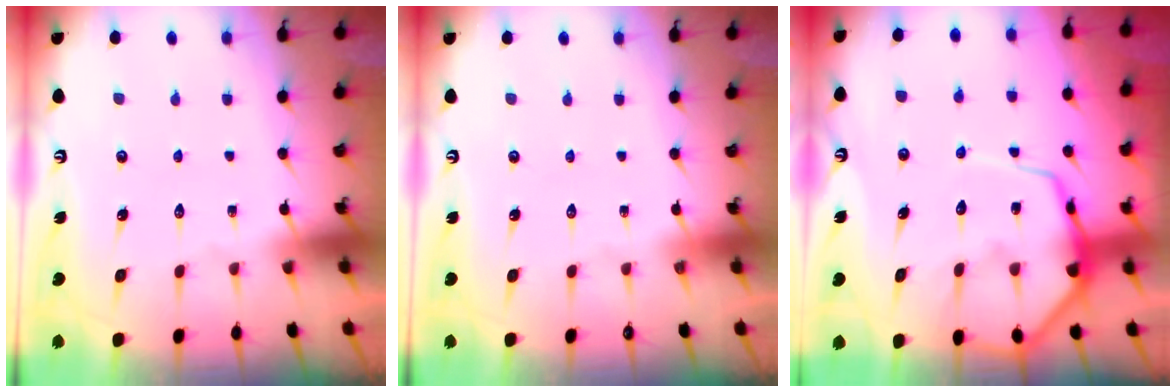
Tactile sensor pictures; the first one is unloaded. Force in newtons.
{"total": 0.0}
{"total": 11.6, "press": 11.5, "slide": 1.3}